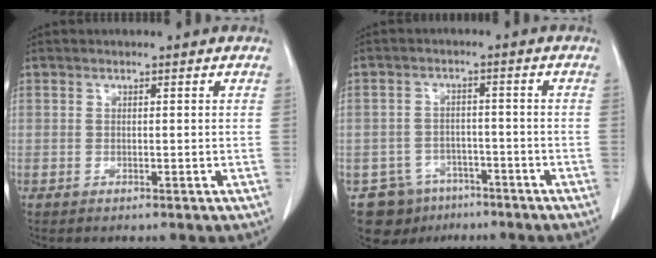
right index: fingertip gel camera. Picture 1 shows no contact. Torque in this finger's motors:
{"motor_torque": [-0.90, 0.11, -1.05, -0.21]}